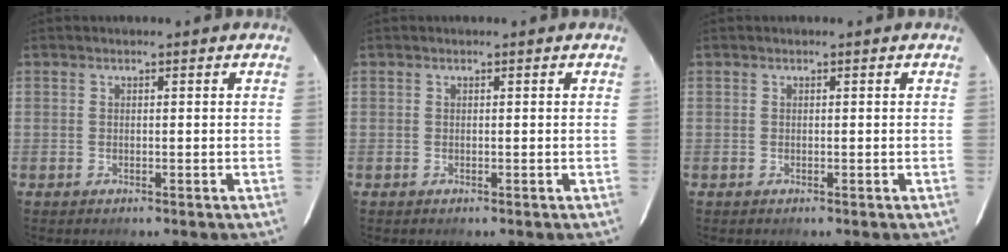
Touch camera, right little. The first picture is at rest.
{"total": 0.0}
{"total": 0.0}